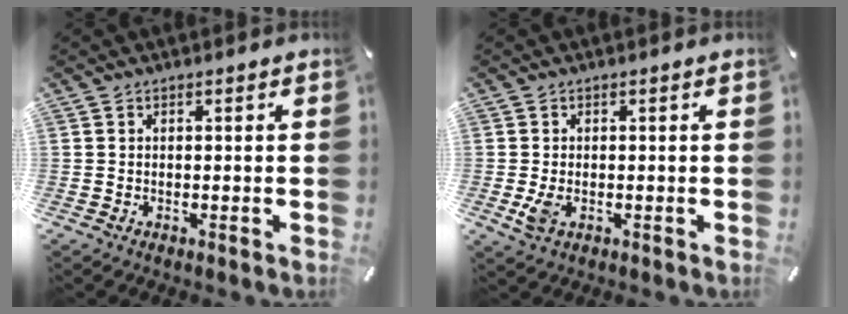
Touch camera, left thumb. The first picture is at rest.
{"total": 3.2, "force": [-0.7, 1.7, 2.6], "torque": [-0.063, -0.004, -0.015]}